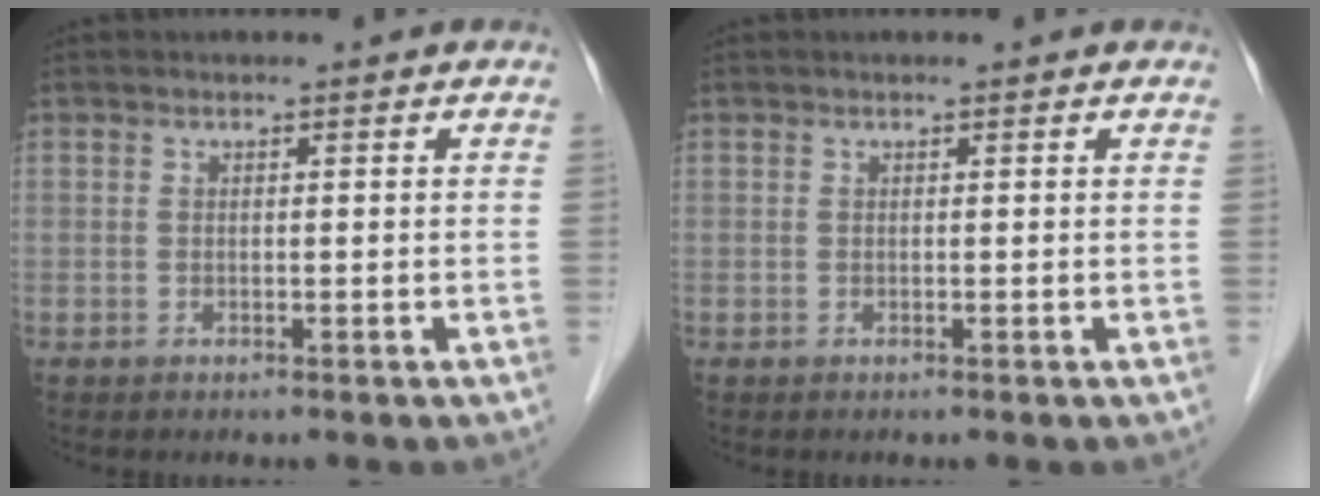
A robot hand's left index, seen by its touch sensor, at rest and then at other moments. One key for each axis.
{"total": 0.7, "fx": 0.6, "fy": 0.1, "fz": 0.2, "tx": -0.006, "ty": 0.006, "tz": 0.005}